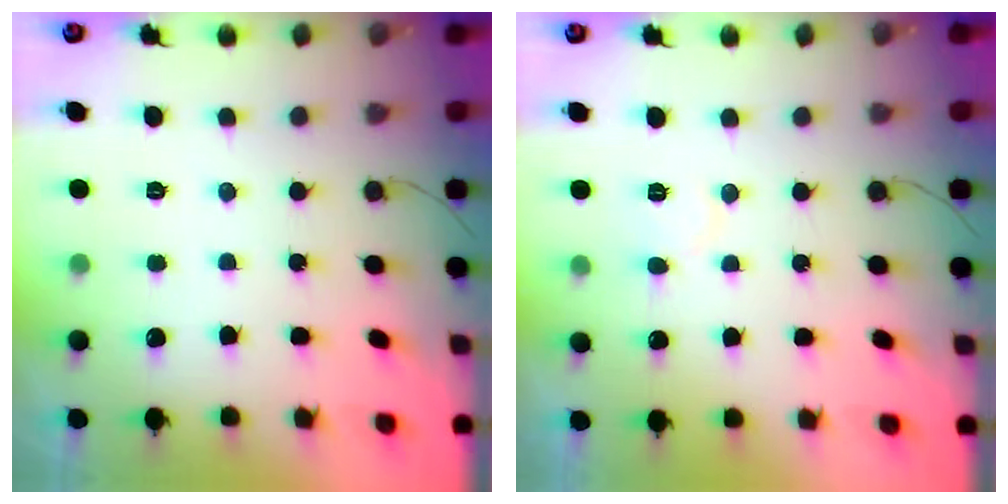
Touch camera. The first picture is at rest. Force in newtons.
{"total": 5.1, "press": 5.0, "slide": 0.5}